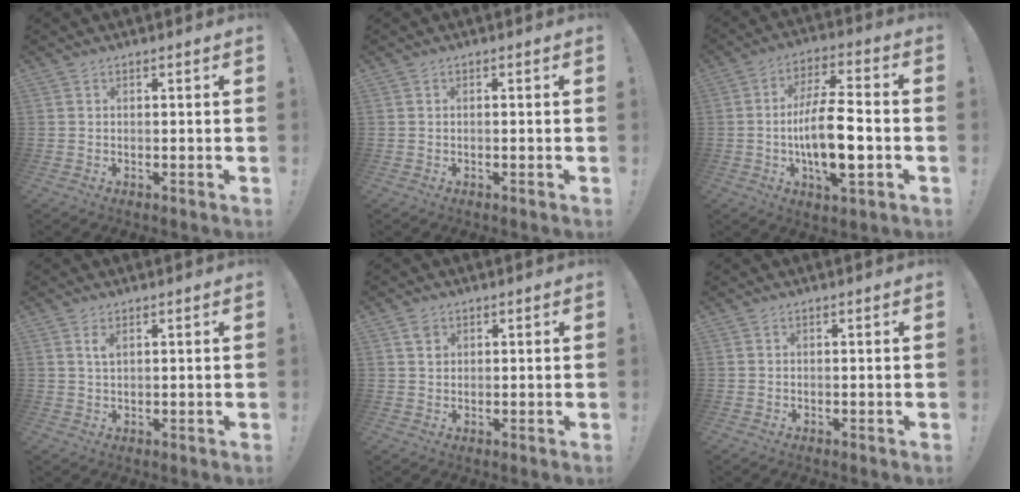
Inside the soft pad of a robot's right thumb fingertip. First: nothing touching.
{"total": 0.7, "force": [-0.6, 0.0, 0.5], "torque": [-0.017, 0.003, -0.009]}
{"total": 15.2, "force": [-2.8, 5.1, 14.0], "torque": [-0.247, 0.003, -0.056]}
{"total": 2.2, "force": [1.1, 0.7, 1.7], "torque": [-0.029, -0.003, 0.018]}
{"total": 1.9, "force": [1.1, 1.5, 0.7], "torque": [-0.007, -0.001, 0.019]}
{"total": 0.0}